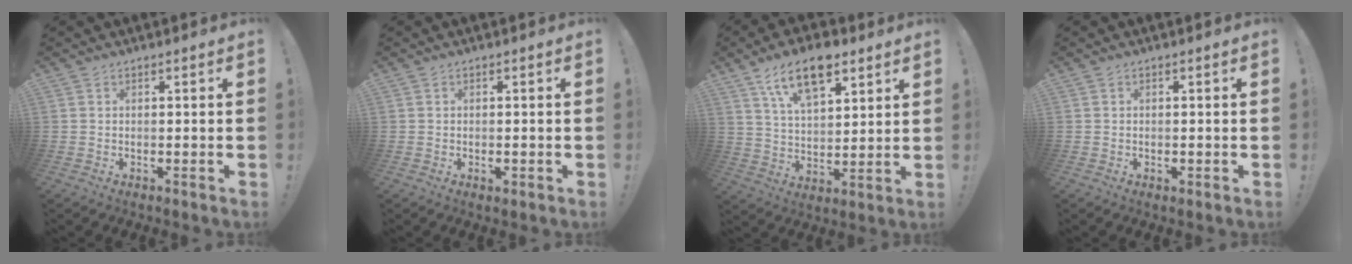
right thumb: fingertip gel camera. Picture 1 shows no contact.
{"total": 0.9, "force": [-0.5, 0.5, 0.6], "torque": [-0.004, -0.001, -0.010]}
{"total": 13.6, "force": [8.4, 6.6, 8.4], "torque": [-0.149, -0.028, 0.150]}
{"total": 0.7, "force": [-0.3, 0.4, 0.4], "torque": [-0.008, 0.003, -0.005]}